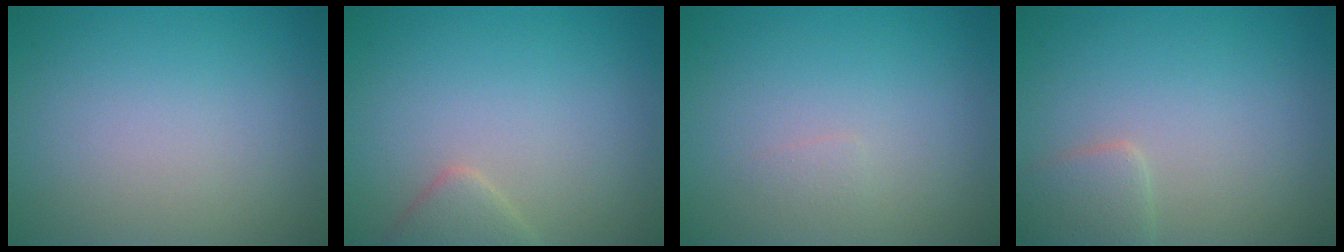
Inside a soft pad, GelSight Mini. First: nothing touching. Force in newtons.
{"total": 2.0, "press": 2.0, "slide": 0.1}
{"total": 0.6, "press": 0.6, "slide": 0.0}
{"total": 2.1, "press": 2.0, "slide": 0.2}